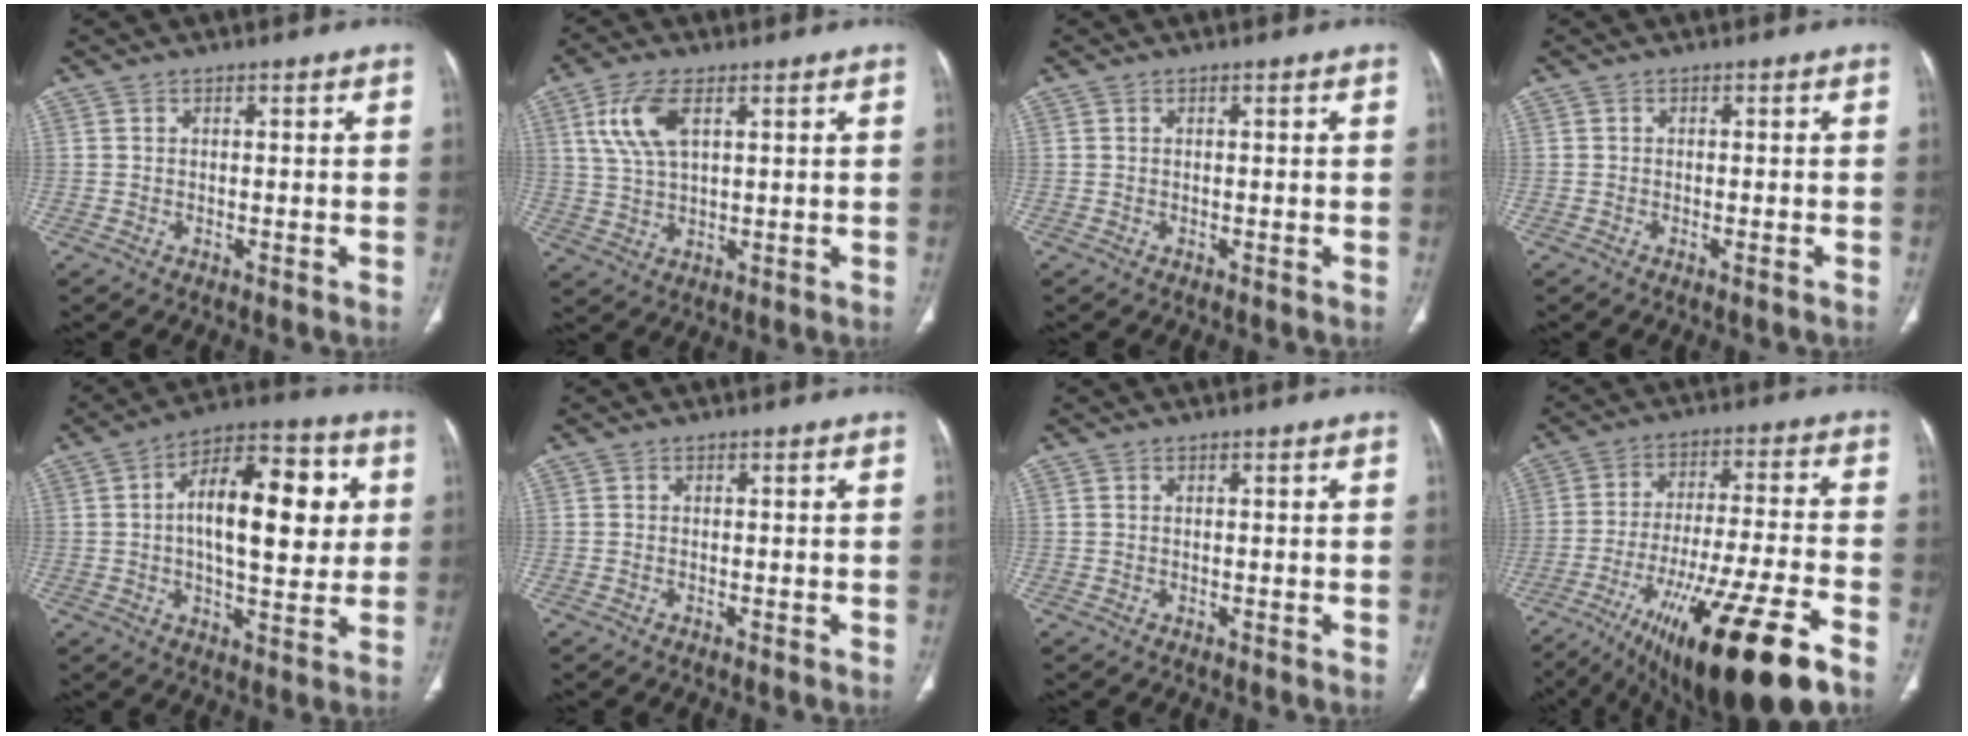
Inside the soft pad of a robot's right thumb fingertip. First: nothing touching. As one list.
[{"total": 8.3, "force": [3.2, 3.8, 6.6], "torque": [-0.144, -0.004, 0.068]}, {"total": 0.0}, {"total": 0.8, "force": [-0.5, 0.0, 0.6], "torque": [-0.015, -0.002, -0.006]}, {"total": 18.3, "force": [2.7, 8.4, 16.0], "torque": [-0.218, 0.017, 0.034]}, {"total": 0.0}, {"total": 0.0}, {"total": 23.0, "force": [-13.6, 3.9, 18.1], "torque": [-0.285, 0.030, -0.217]}]